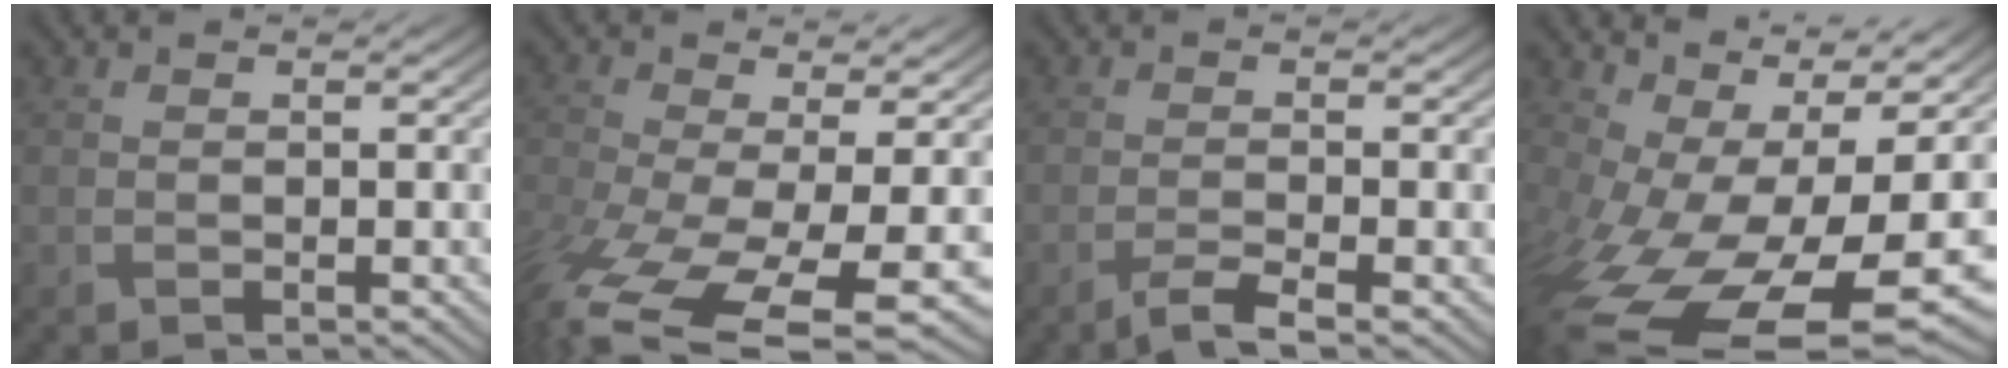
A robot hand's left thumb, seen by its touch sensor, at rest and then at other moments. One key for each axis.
{"total": 13.1, "fx": -6.0, "fy": 4.7, "fz": 10.6, "tx": -0.258, "ty": -0.041, "tz": -0.082}
{"total": 2.6, "fx": -1.7, "fy": 0.3, "fz": 2.0, "tx": -0.037, "ty": 0.004, "tz": -0.042}
{"total": 17.7, "fx": -3.9, "fy": 8.9, "fz": 14.8, "tx": -0.299, "ty": -0.070, "tz": -0.027}